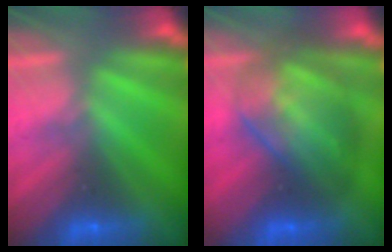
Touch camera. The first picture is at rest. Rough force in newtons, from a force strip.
{"total": 7.0}